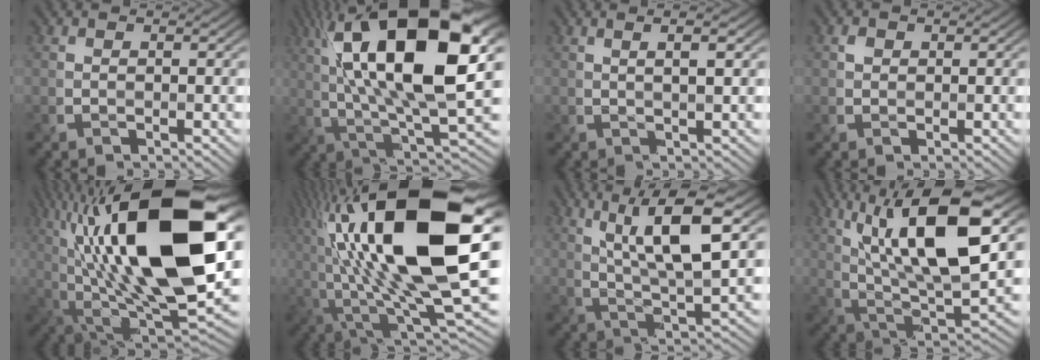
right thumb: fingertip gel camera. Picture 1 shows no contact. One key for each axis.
{"total": 21.1, "fx": 6.8, "fy": 7.7, "fz": 18.4, "tx": -0.334, "ty": 0.050, "tz": 0.108}
{"total": 2.8, "fx": 0.9, "fy": 0.1, "fz": 2.6, "tx": -0.029, "ty": 0.001, "tz": 0.009}
{"total": 0.8, "fx": 0.1, "fy": 0.7, "fz": 0.3, "tx": -0.005, "ty": 0.001, "tz": 0.000}
{"total": 23.0, "fx": 6.7, "fy": 8.7, "fz": 20.2, "tx": -0.402, "ty": 0.039, "tz": 0.114}
{"total": 21.8, "fx": 5.5, "fy": 7.0, "fz": 20.0, "tx": -0.396, "ty": 0.034, "tz": 0.092}
{"total": 11.4, "fx": 4.4, "fy": 2.5, "fz": 10.3, "tx": -0.182, "ty": 0.011, "tz": 0.075}
{"total": 16.1, "fx": 6.1, "fy": 5.1, "fz": 14.0, "tx": -0.269, "ty": 0.019, "tz": 0.108}